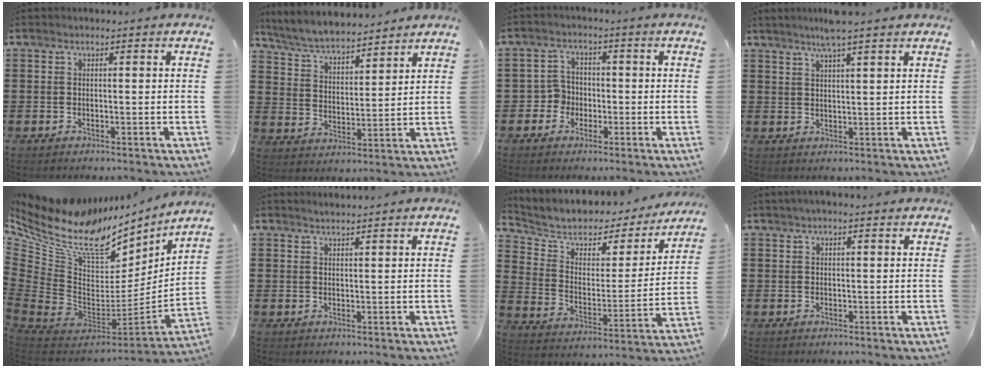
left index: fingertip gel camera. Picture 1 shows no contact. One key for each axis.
{"total": 6.0, "fx": 5.7, "fy": 0.5, "fz": 1.8, "tx": -0.060, "ty": -0.029, "tz": 0.099}
{"total": 3.7, "fx": -1.6, "fy": 3.2, "fz": 1.0, "tx": -0.037, "ty": 0.002, "tz": -0.037}
{"total": 4.4, "fx": 3.5, "fy": -0.4, "fz": 2.5, "tx": -0.058, "ty": -0.004, "tz": 0.062}
{"total": 11.9, "fx": 8.3, "fy": 6.0, "fz": 6.0, "tx": -0.156, "ty": -0.074, "tz": 0.141}
{"total": 1.2, "fx": 1.2, "fy": -0.1, "fz": 0.2, "tx": -0.006, "ty": 0.001, "tz": 0.023}
{"total": 5.4, "fx": 4.4, "fy": 2.7, "fz": 1.3, "tx": -0.062, "ty": -0.035, "tz": 0.070}
{"total": 1.2, "fx": 0.8, "fy": 0.2, "fz": 0.9, "tx": -0.017, "ty": 0.002, "tz": 0.014}